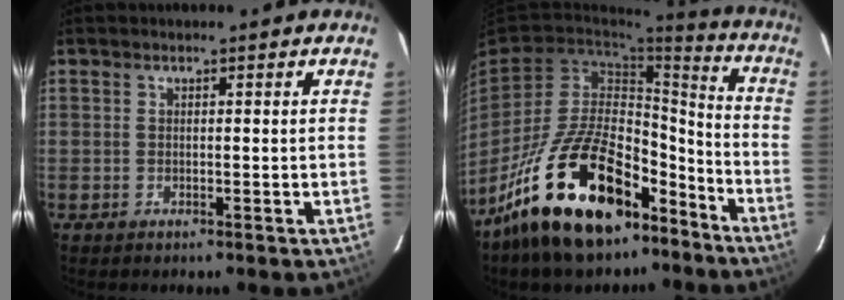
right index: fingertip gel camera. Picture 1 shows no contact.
{"total": 24.7, "force": [-16.6, 11.5, 14.2], "torque": [-0.254, 0.028, -0.251]}